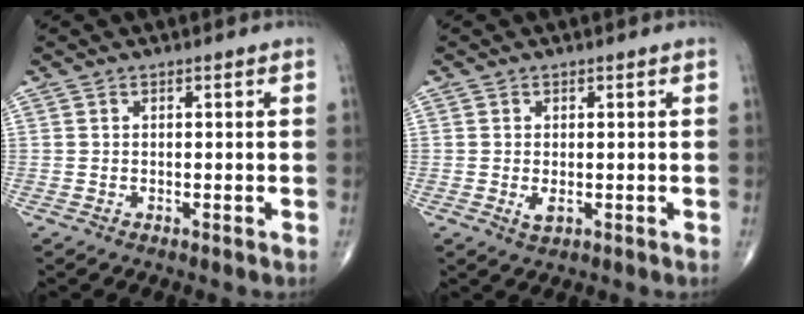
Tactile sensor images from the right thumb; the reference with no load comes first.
{"total": 1.9, "force": [-0.2, 1.0, 1.6], "torque": [-0.032, -0.006, -0.002]}